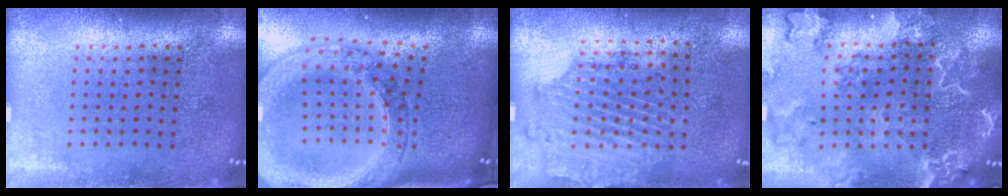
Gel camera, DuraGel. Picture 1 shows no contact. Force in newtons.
{"total": 4.1, "press": 3.1, "slide": 2.6}
{"total": 1.7, "press": 1.3, "slide": 1.1}
{"total": 2.8, "press": 2.6, "slide": 1.0}